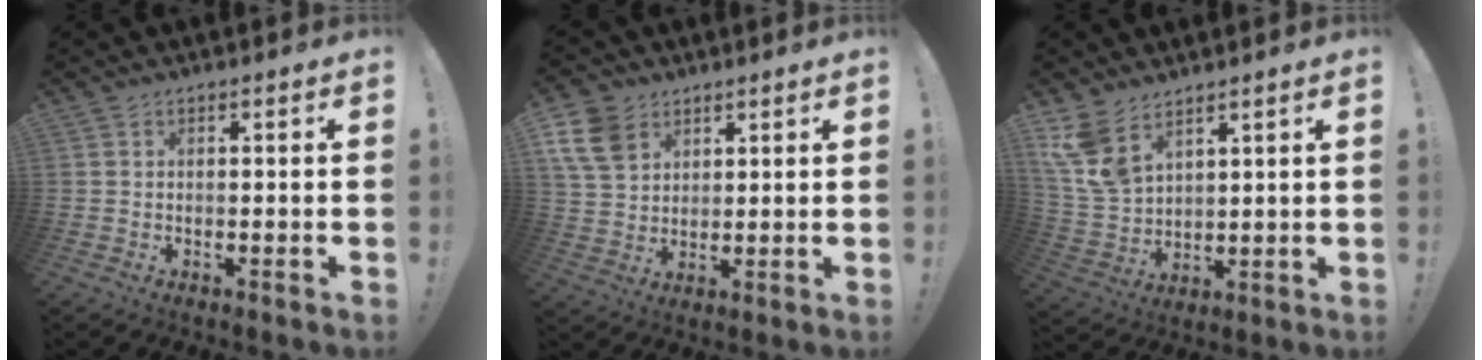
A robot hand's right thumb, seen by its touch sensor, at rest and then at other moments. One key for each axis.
{"total": 11.2, "fx": 5.7, "fy": 8.2, "fz": 5.0, "tx": -0.091, "ty": -0.023, "tz": 0.117}
{"total": 9.9, "fx": 6.9, "fy": 5.4, "fz": 4.7, "tx": -0.110, "ty": -0.038, "tz": 0.141}